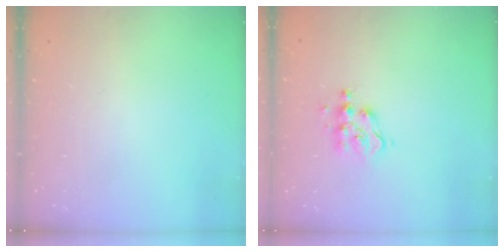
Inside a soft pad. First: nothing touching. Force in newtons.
{"total": 6.3, "press": 6.3, "slide": 0.2}